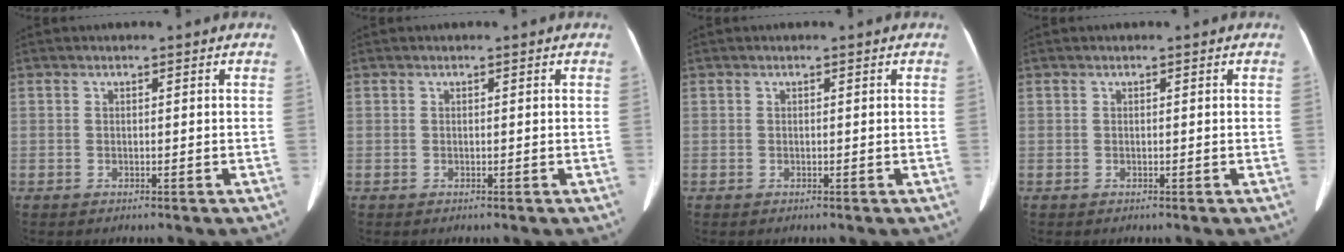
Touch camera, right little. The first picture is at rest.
{"total": 0.0}
{"total": 0.0}
{"total": 0.0}